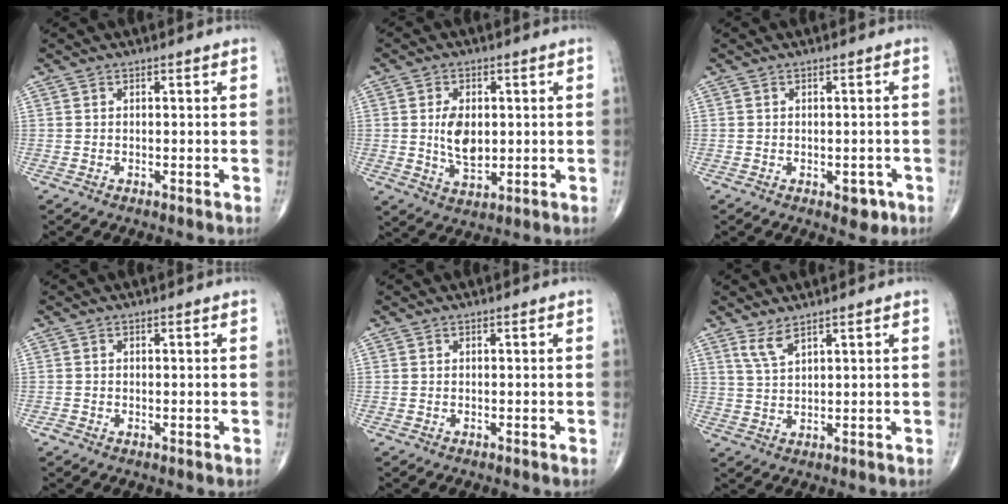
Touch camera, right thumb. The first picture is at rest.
{"total": 7.6, "force": [0.5, 4.6, 6.0], "torque": [-0.093, -0.009, 0.014]}
{"total": 3.1, "force": [-1.5, 1.8, 2.1], "torque": [-0.007, 0.003, -0.015]}
{"total": 0.5, "force": [-0.2, 0.4, 0.3], "torque": [-0.002, -0.001, -0.006]}
{"total": 0.0}
{"total": 3.5, "force": [2.5, 0.8, 2.2], "torque": [-0.049, -0.017, 0.058]}